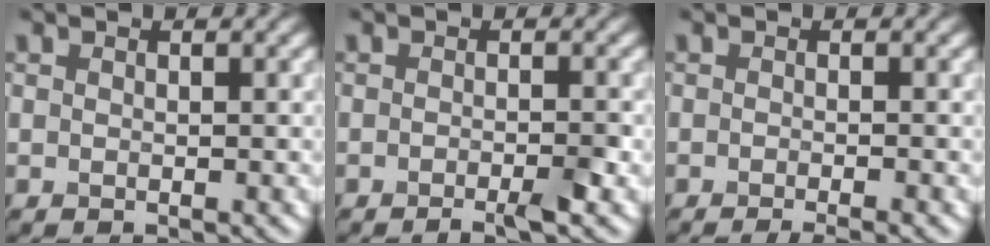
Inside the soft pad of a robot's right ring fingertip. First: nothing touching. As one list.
[{"total": 2.0, "force": [-1.1, 0.2, 1.6], "torque": [-0.020, 0.001, -0.023]}, {"total": 2.7, "force": [-1.6, 0.7, 2.1], "torque": [-0.017, 0.001, -0.026]}]